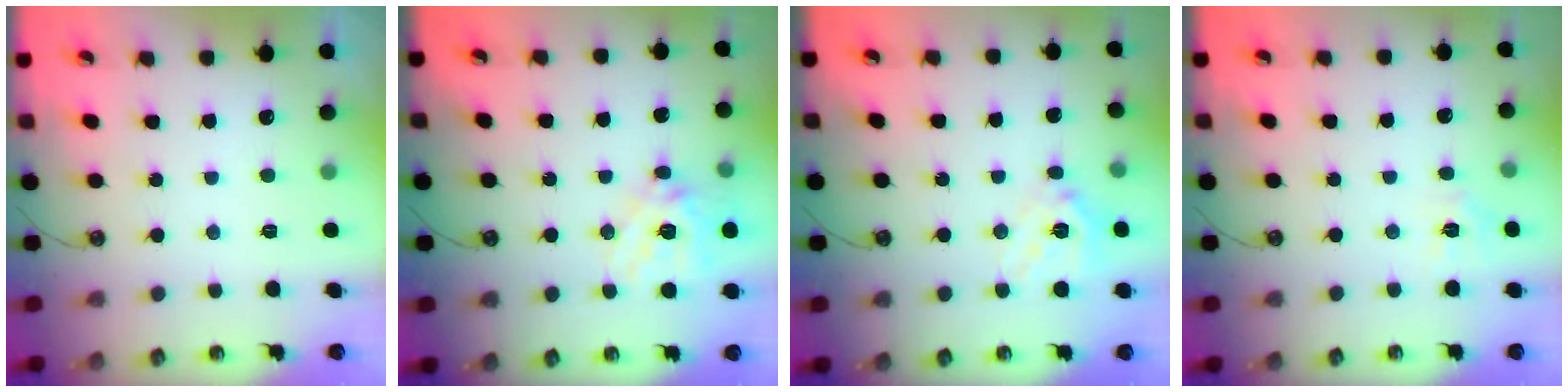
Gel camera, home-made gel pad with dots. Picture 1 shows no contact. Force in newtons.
{"total": 16.0, "press": 15.8, "slide": 2.6}
{"total": 14.2, "press": 14.1, "slide": 2.1}
{"total": 5.0, "press": 5.0, "slide": 0.7}